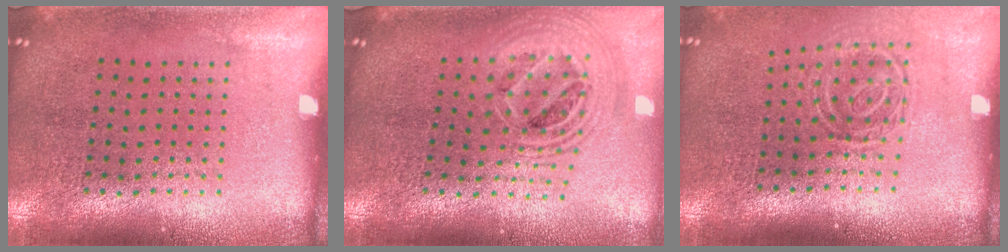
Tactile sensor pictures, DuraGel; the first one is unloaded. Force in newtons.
{"total": 2.3, "press": 1.7, "slide": 1.4}
{"total": 1.7, "press": 1.2, "slide": 1.3}